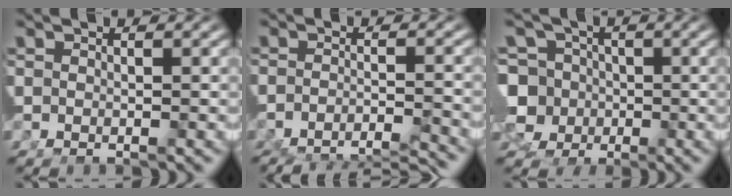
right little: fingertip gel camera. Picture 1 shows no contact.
{"total": 10.3, "force": [-9.2, 3.8, 2.5], "torque": [-0.030, -0.031, -0.136]}
{"total": 12.7, "force": [-2.3, 11.8, 4.0], "torque": [-0.116, -0.064, -0.035]}